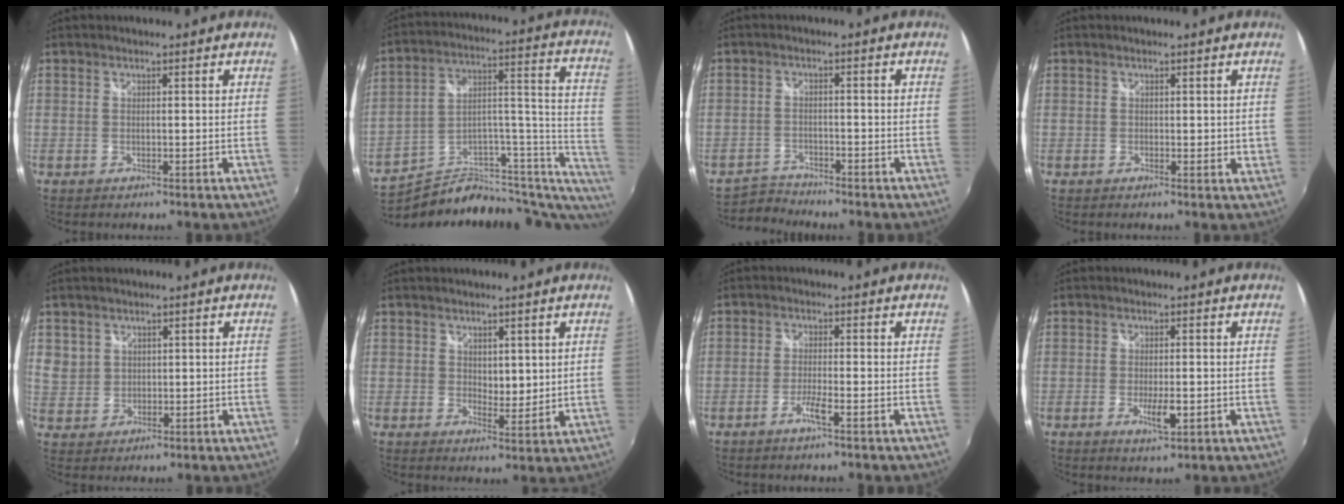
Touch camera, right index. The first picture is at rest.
{"total": 23.4, "force": [-18.1, 11.4, 9.5], "torque": [-0.104, 0.073, -0.265]}
{"total": 3.8, "force": [-3.7, 0.5, -0.7], "torque": [-0.001, 0.007, -0.074]}
{"total": 0.9, "force": [0.4, 0.7, 0.5], "torque": [-0.006, -0.001, 0.006]}
{"total": 4.9, "force": [2.0, 4.4, 1.0], "torque": [-0.008, 0.006, 0.043]}
{"total": 3.4, "force": [1.8, 2.0, 2.0], "torque": [-0.029, -0.005, 0.033]}
{"total": 2.9, "force": [-1.8, -0.2, 2.3], "torque": [-0.053, -0.004, -0.038]}
{"total": 4.1, "force": [-1.2, 1.4, 3.7], "torque": [-0.069, -0.011, -0.019]}